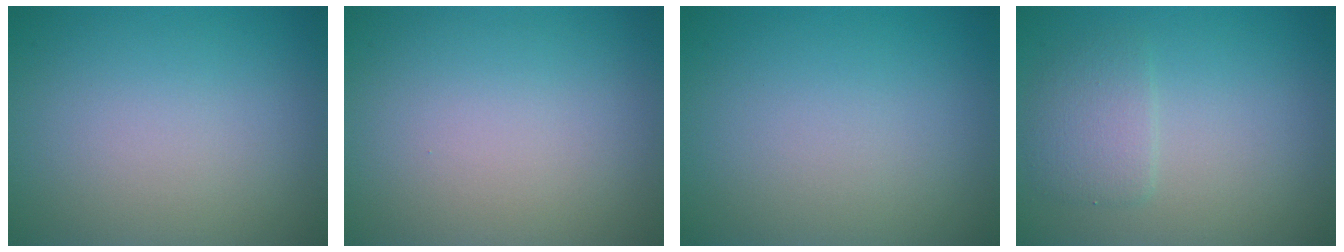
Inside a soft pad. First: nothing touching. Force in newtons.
{"total": 0.0}
{"total": 0.0}
{"total": 2.3, "press": 2.3, "slide": 0.3}